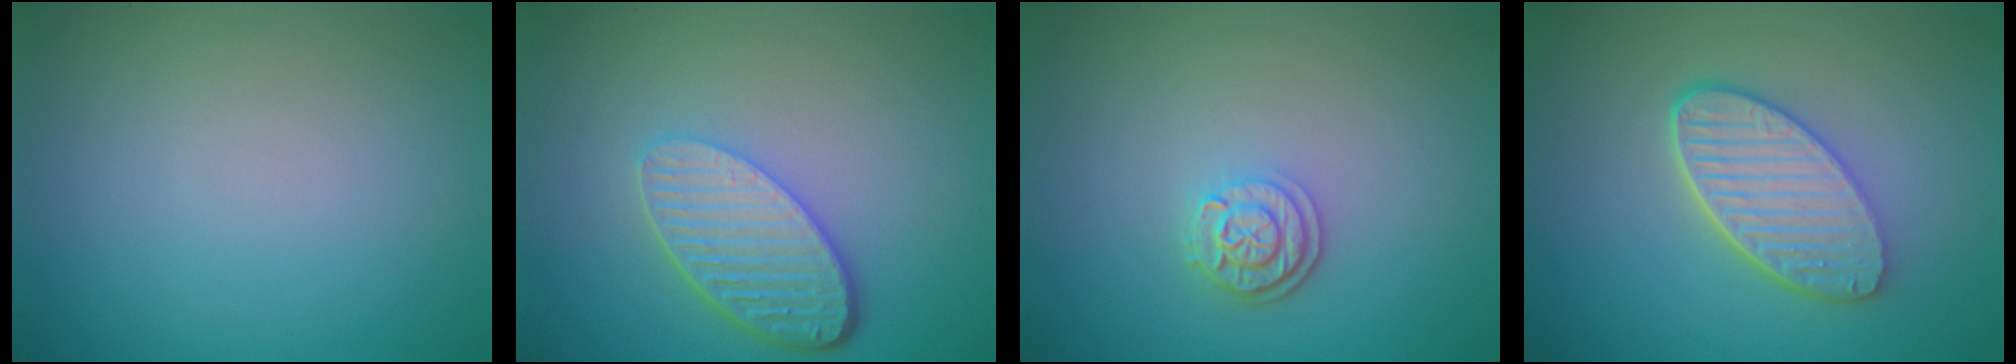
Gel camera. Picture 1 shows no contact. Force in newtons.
{"total": 5.3, "press": 3.9, "slide": 3.7}
{"total": 2.6, "press": 2.2, "slide": 1.4}
{"total": 5.8, "press": 4.6, "slide": 3.7}